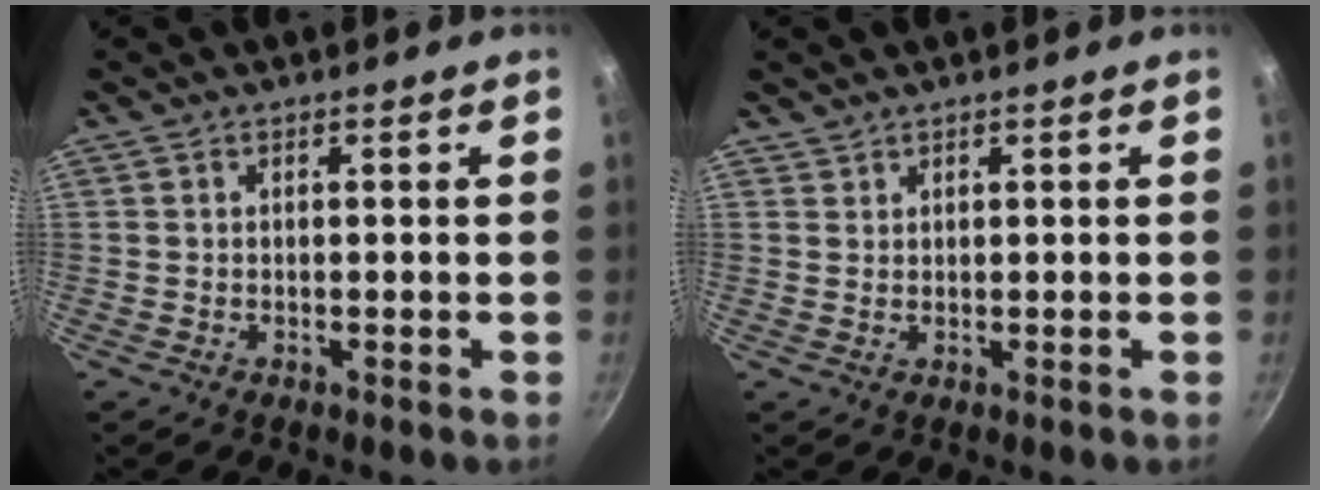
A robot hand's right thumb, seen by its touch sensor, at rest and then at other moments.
{"total": 1.0, "force": [0.9, 0.5, 0.0], "torque": [0.010, 0.003, 0.019]}